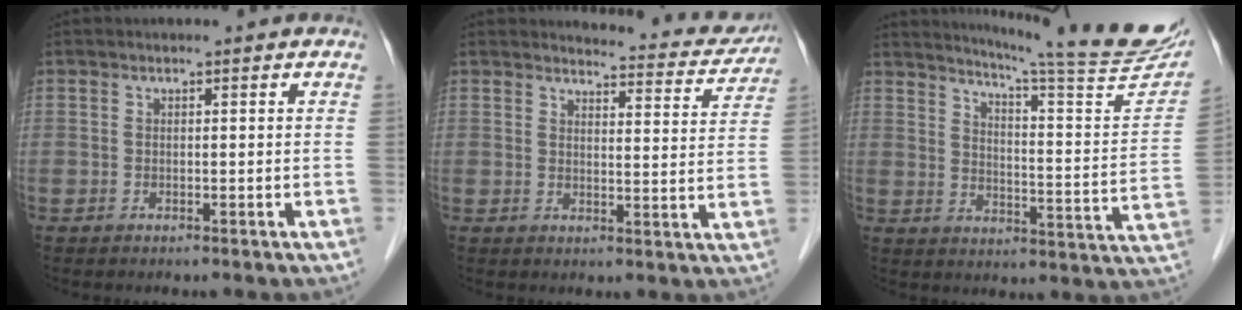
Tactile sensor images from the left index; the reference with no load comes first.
{"total": 9.6, "force": [9.5, 1.4, 0.7], "torque": [0.004, -0.033, 0.095]}
{"total": 20.8, "force": [18.6, -0.5, 9.3], "torque": [-0.142, -0.080, 0.231]}